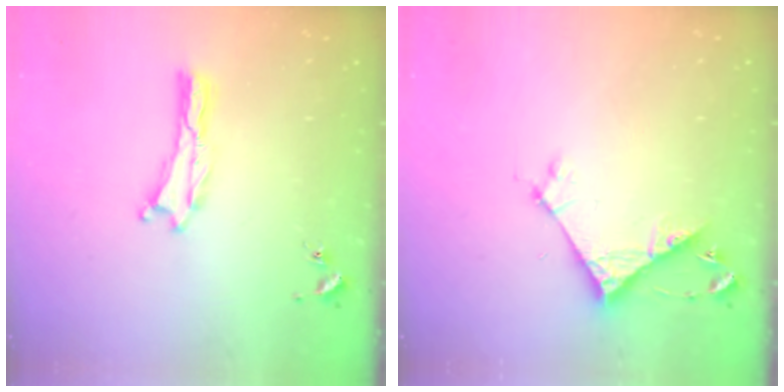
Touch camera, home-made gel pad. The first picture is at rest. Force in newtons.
{"total": 5.8, "press": 5.8, "slide": 0.2}